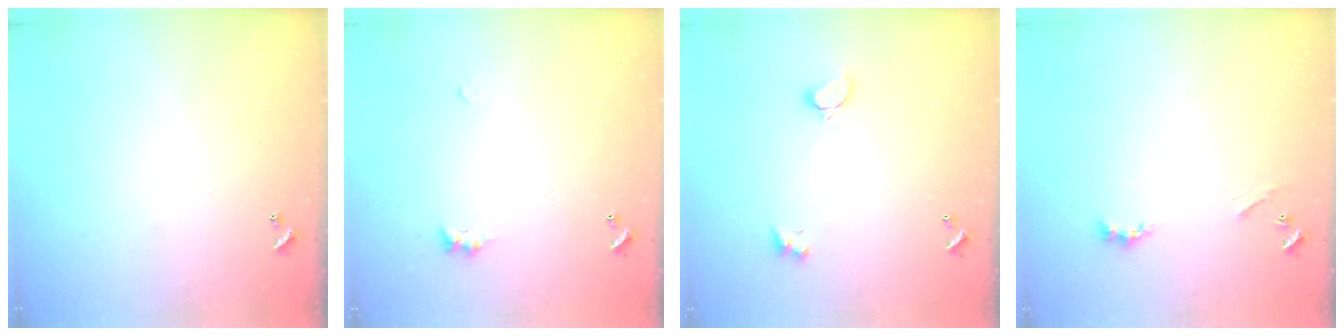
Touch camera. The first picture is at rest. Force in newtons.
{"total": 1.9, "press": 1.8, "slide": 0.6}
{"total": 1.5, "press": 1.4, "slide": 0.5}
{"total": 1.8, "press": 1.8, "slide": 0.5}